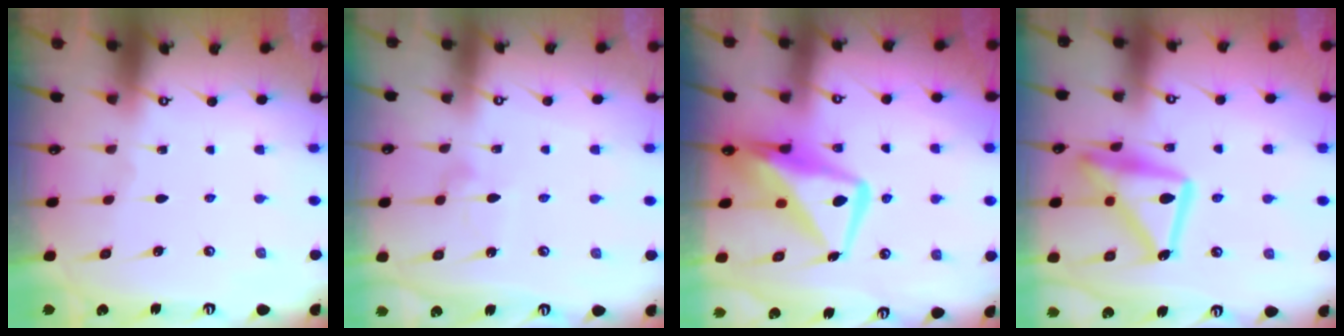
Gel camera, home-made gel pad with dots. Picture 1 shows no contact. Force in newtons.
{"total": 5.8, "press": 5.8, "slide": 0.4}
{"total": 14.5, "press": 14.5, "slide": 1.5}
{"total": 18.2, "press": 18.2, "slide": 1.3}